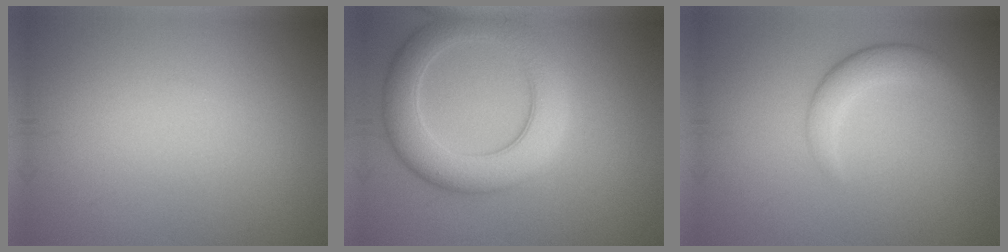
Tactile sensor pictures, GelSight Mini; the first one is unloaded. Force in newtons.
{"total": 6.7, "press": 6.7, "slide": 0.4}
{"total": 2.9, "press": 2.9, "slide": 0.2}